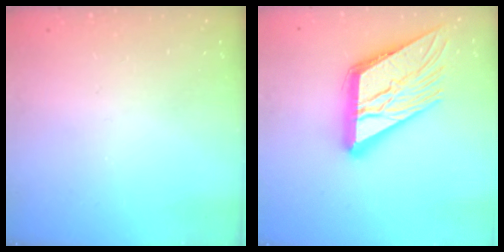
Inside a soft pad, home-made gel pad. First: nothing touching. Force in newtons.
{"total": 21.6, "press": 21.4, "slide": 2.5}